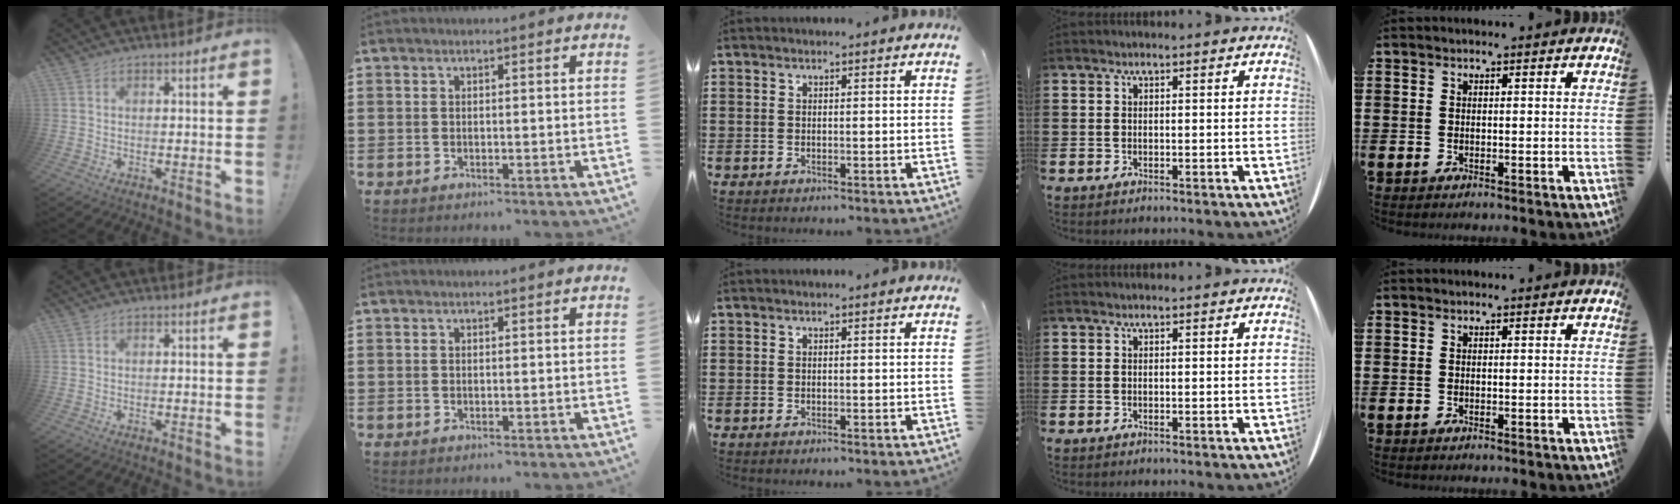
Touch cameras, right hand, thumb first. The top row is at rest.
{}